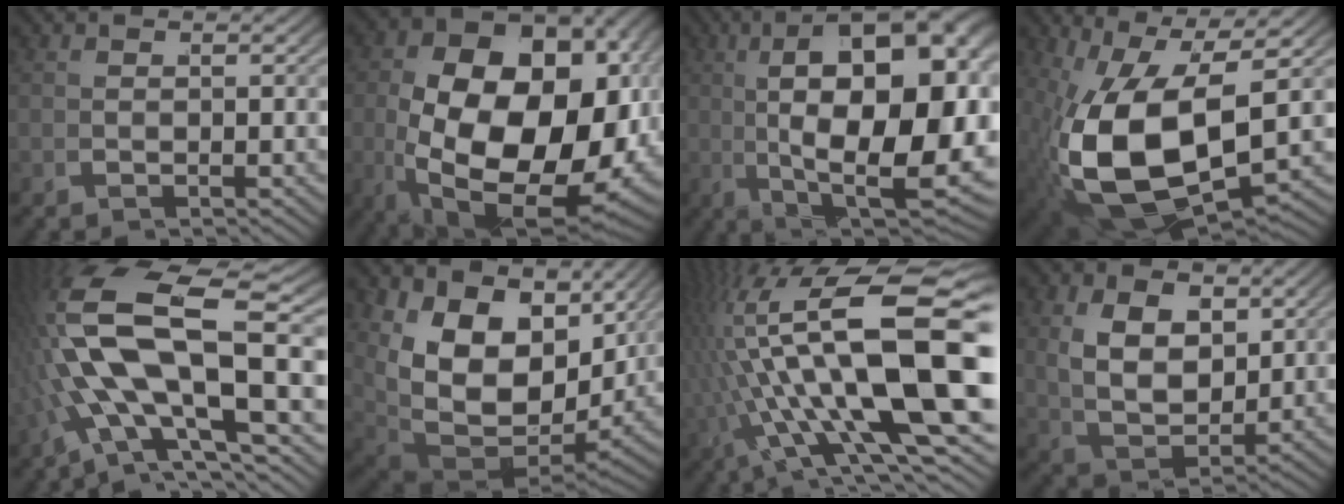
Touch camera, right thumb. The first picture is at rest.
{"total": 25.6, "force": [-3.5, 16.3, 19.4], "torque": [-0.352, -0.077, -0.024]}
{"total": 22.7, "force": [0.8, 12.4, 19.0], "torque": [-0.300, -0.037, 0.021]}
{"total": 16.9, "force": [-1.4, 10.3, 13.3], "torque": [-0.294, -0.061, 0.004]}
{"total": 11.5, "force": [0.3, 5.5, 10.1], "torque": [-0.228, -0.015, 0.009]}
{"total": 14.9, "force": [0.7, 9.8, 11.2], "torque": [-0.250, -0.050, 0.029]}
{"total": 16.9, "force": [1.0, 7.9, 14.9], "torque": [-0.286, -0.029, 0.017]}
{"total": 7.5, "force": [0.9, 5.0, 5.5], "torque": [-0.114, -0.018, 0.011]}